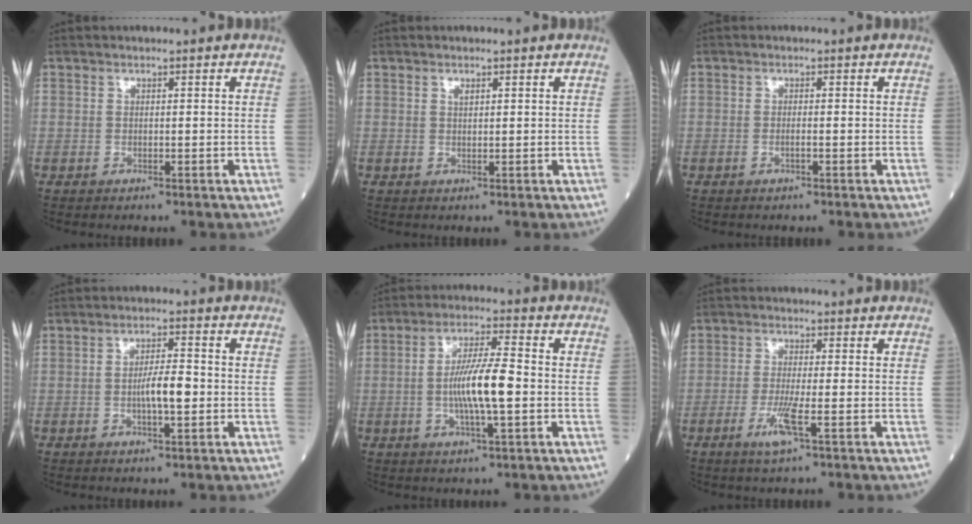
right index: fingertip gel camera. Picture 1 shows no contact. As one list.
[{"total": 0.6, "force": [0.4, -0.1, 0.4], "torque": [-0.014, -0.004, 0.009]}, {"total": 0.9, "force": [-0.4, -0.3, 0.8], "torque": [-0.018, -0.001, -0.007]}, {"total": 4.7, "force": [-0.7, 0.8, 4.6], "torque": [-0.084, 0.002, -0.012]}, {"total": 9.0, "force": [-1.2, 0.9, 8.9], "torque": [-0.167, 0.001, -0.025]}, {"total": 4.4, "force": [-1.9, -0.4, 3.9], "torque": [-0.085, -0.012, -0.038]}]